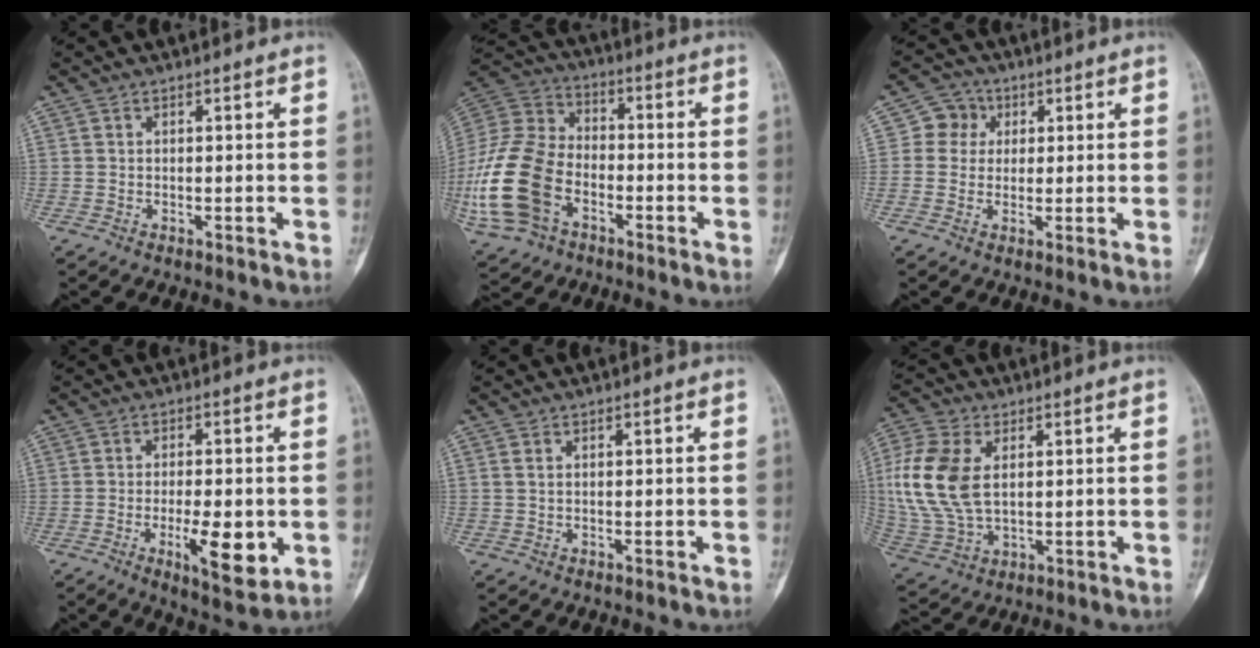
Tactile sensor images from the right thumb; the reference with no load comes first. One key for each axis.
{"total": 22.1, "fx": -6.9, "fy": 14.9, "fz": 14.7, "tx": -0.339, "ty": 0.027, "tz": -0.124}
{"total": 5.1, "fx": 1.1, "fy": 4.8, "fz": 1.2, "tx": 0.010, "ty": 0.007, "tz": 0.010}
{"total": 9.4, "fx": -2.2, "fy": 3.3, "fz": 8.5, "tx": -0.128, "ty": -0.013, "tz": -0.028}
{"total": 0.7, "fx": 0.3, "fy": 0.4, "fz": 0.5, "tx": -0.013, "ty": 0.004, "tz": 0.007}
{"total": 14.6, "fx": 2.4, "fy": 9.0, "fz": 11.2, "tx": -0.251, "ty": 0.000, "tz": 0.052}